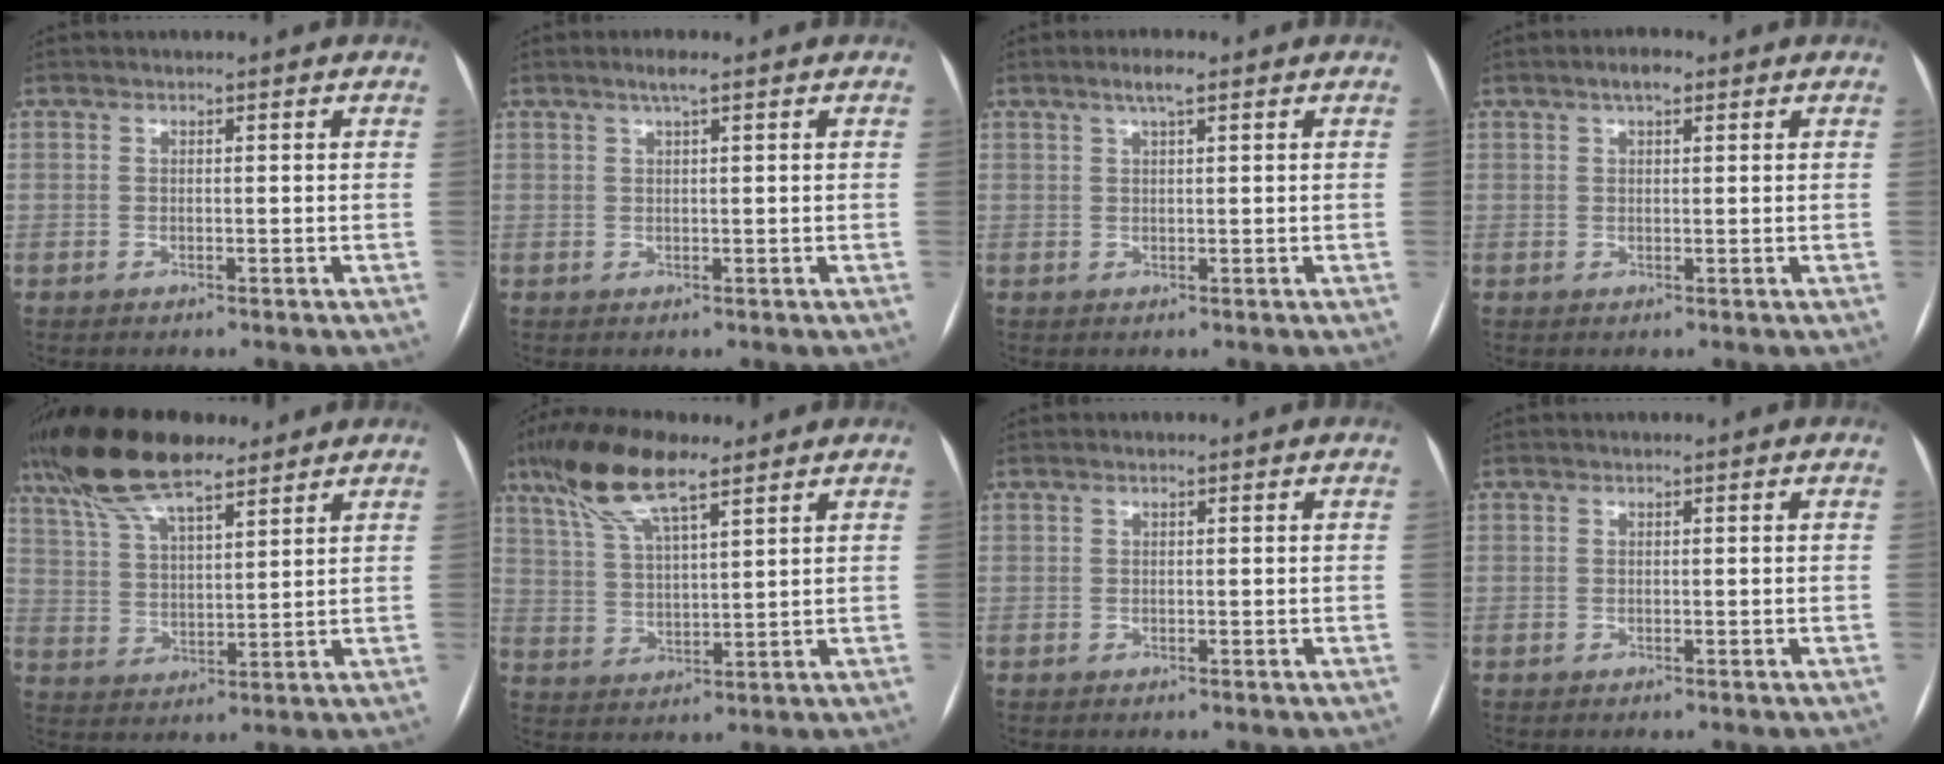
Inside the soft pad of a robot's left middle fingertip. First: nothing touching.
{"total": 2.0, "force": [1.3, 0.0, 1.5], "torque": [-0.033, 0.007, 0.024]}
{"total": 2.7, "force": [1.7, 0.3, 2.1], "torque": [-0.043, 0.008, 0.030]}
{"total": 2.8, "force": [1.7, 1.0, 2.0], "torque": [-0.034, 0.011, 0.025]}
{"total": 14.1, "force": [11.0, 3.5, 8.0], "torque": [-0.166, 0.031, 0.205]}
{"total": 11.5, "force": [7.9, 2.3, 8.0], "torque": [-0.164, 0.021, 0.150]}
{"total": 0.0}
{"total": 0.0}